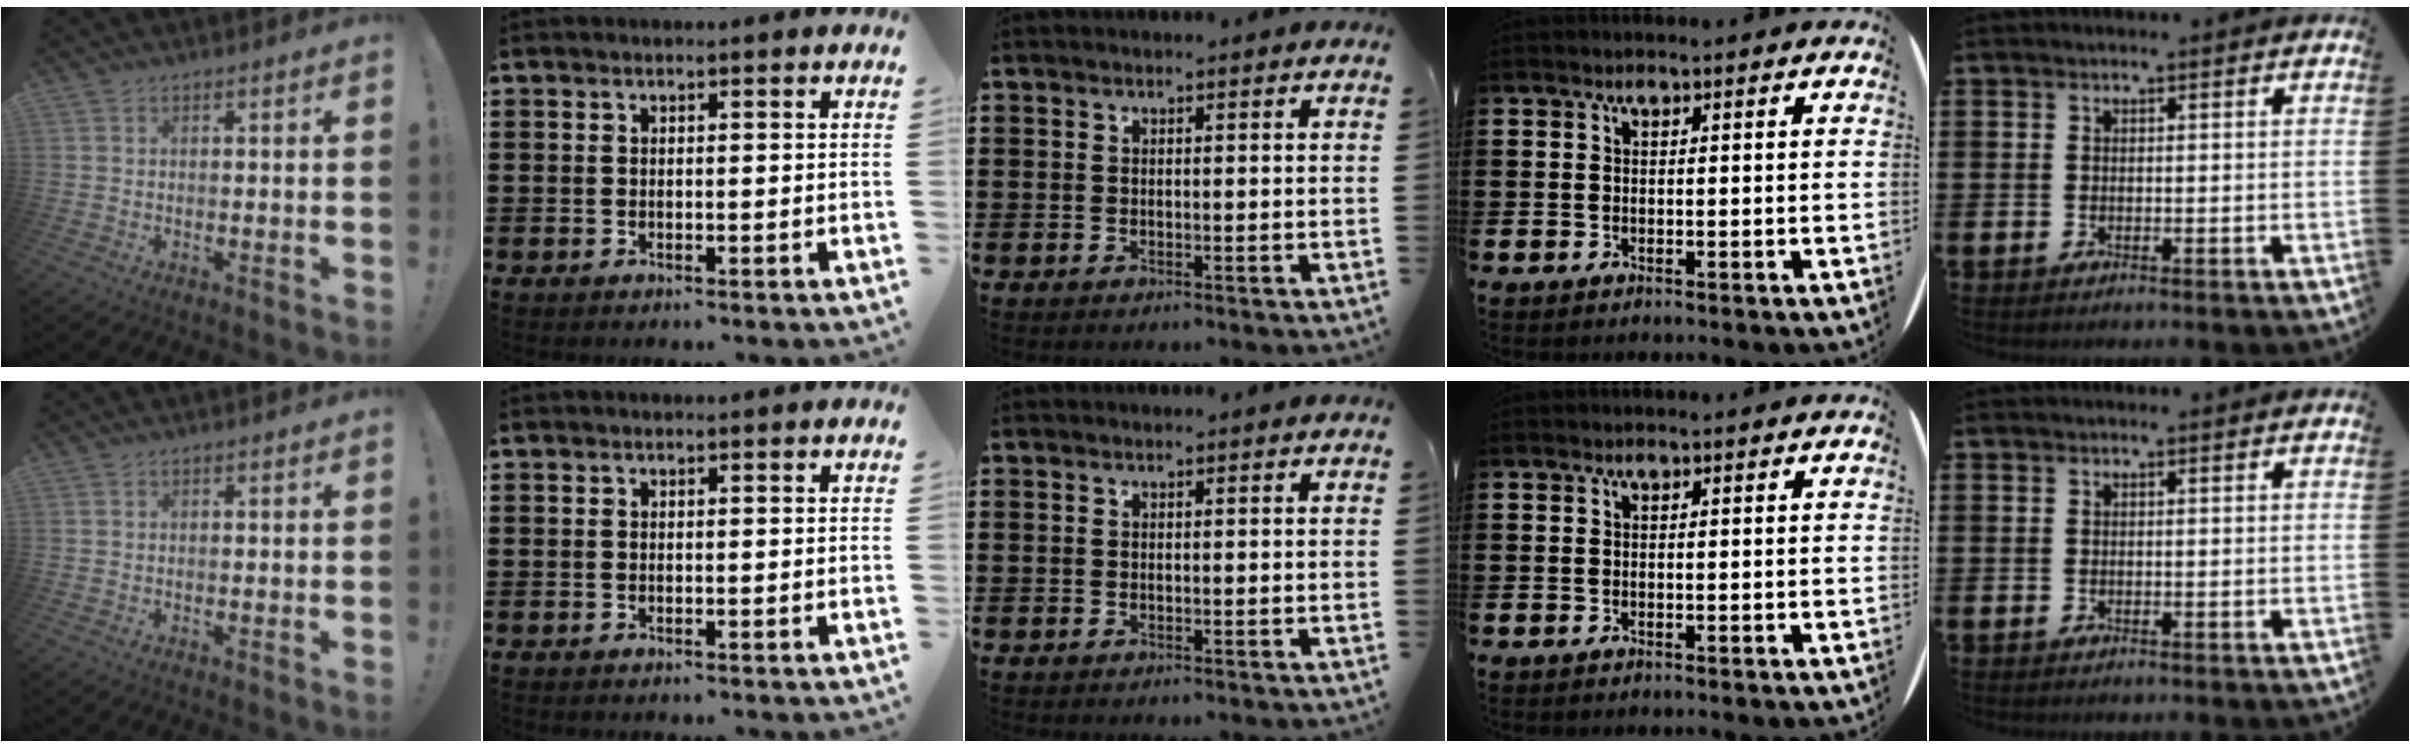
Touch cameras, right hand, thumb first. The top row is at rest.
{}